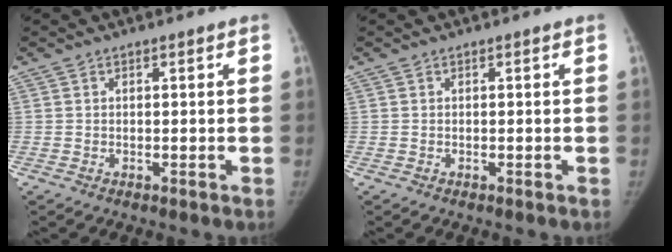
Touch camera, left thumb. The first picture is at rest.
{"total": 0.0}